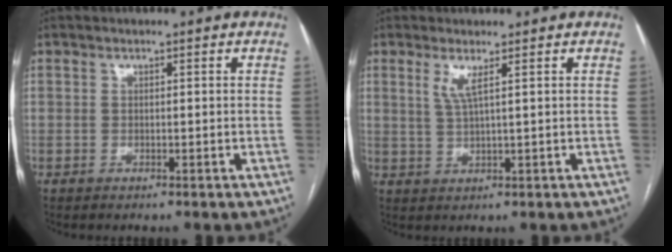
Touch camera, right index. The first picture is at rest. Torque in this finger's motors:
{"motor_torque": [0.45, 0.27, 0.09, 0.06]}